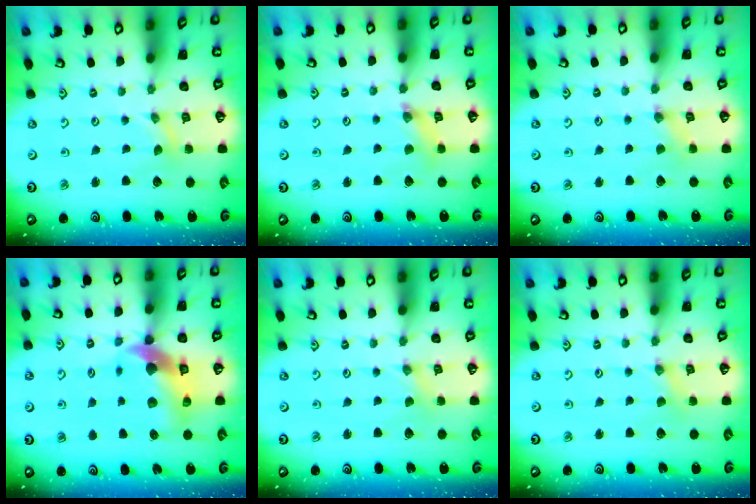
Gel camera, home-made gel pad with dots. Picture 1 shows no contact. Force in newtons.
{"total": 3.3, "press": 3.3, "slide": 0.4}
{"total": 0.6, "press": 0.6, "slide": 0.2}
{"total": 12.0, "press": 11.9, "slide": 1.9}
{"total": 0.0}
{"total": 0.7, "press": 0.7, "slide": 0.1}